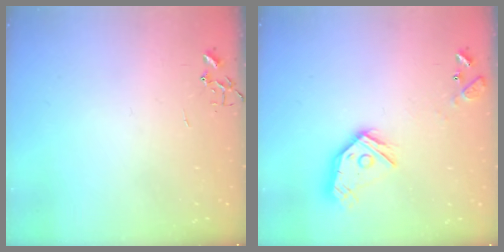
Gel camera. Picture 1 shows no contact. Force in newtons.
{"total": 14.1, "press": 14.1, "slide": 1.1}